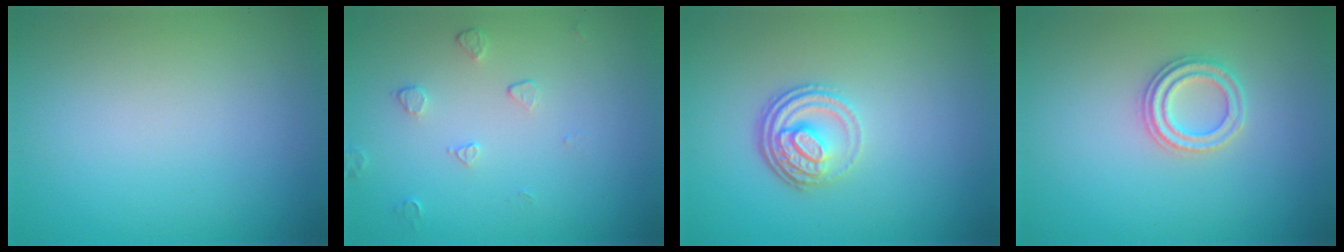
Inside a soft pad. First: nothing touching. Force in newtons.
{"total": 1.1, "press": 0.7, "slide": 0.9}
{"total": 3.9, "press": 2.8, "slide": 2.7}
{"total": 2.2, "press": 2.2, "slide": 0.3}